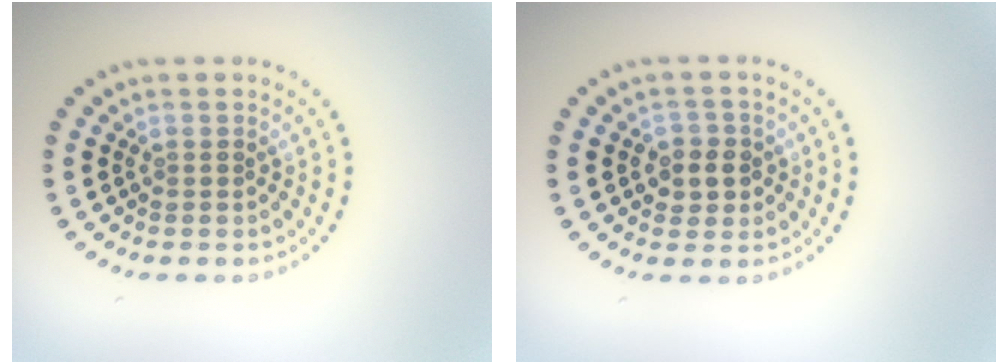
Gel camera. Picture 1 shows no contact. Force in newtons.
{"total": 2.3, "press": 2.2, "slide": 0.8}